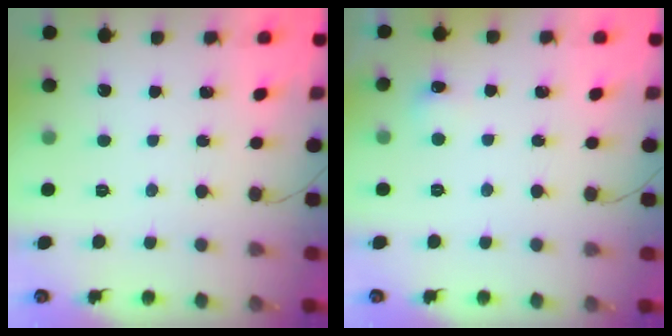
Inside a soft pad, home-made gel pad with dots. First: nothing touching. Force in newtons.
{"total": 4.8, "press": 4.7, "slide": 1.1}